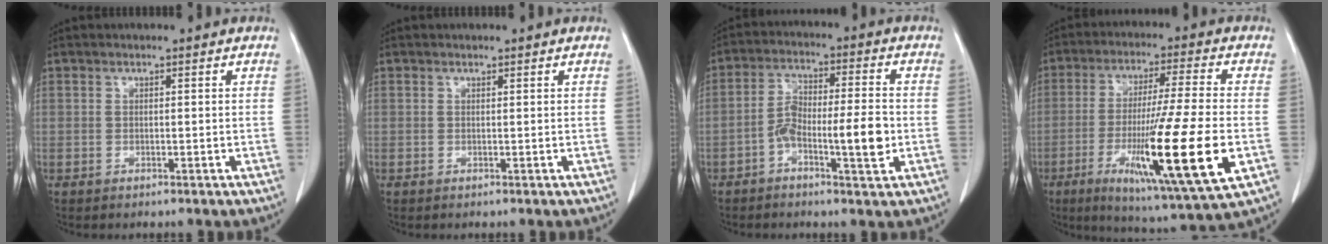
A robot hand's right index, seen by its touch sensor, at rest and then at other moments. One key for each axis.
{"total": 0.0}
{"total": 8.4, "fx": -2.6, "fy": 1.6, "fz": 7.8, "tx": -0.140, "ty": 0.016, "tz": -0.046}
{"total": 19.7, "fx": -5.4, "fy": 0.0, "fz": 18.9, "tx": -0.330, "ty": -0.043, "tz": -0.093}